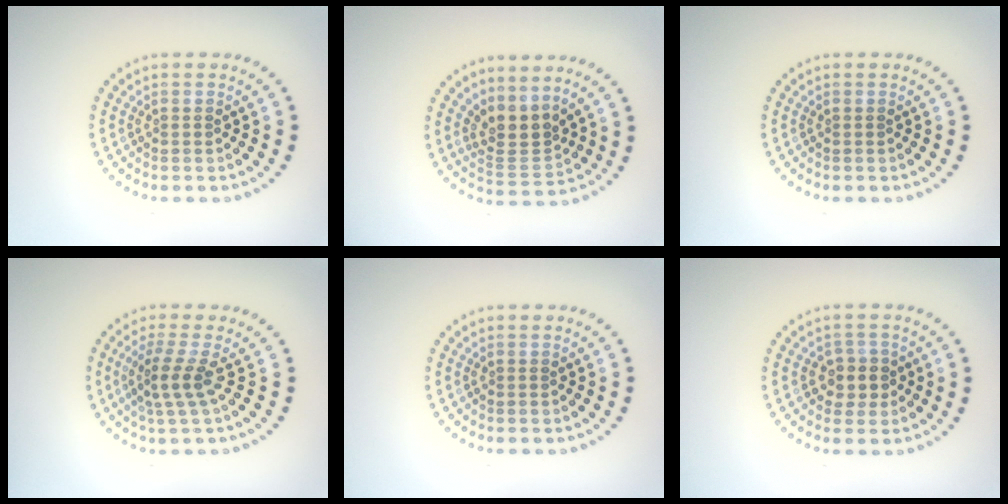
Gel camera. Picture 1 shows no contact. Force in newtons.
{"total": 3.0, "press": 2.1, "slide": 2.1}
{"total": 0.0}
{"total": 2.6, "press": 1.8, "slide": 1.9}
{"total": 0.0}
{"total": 2.1, "press": 2.0, "slide": 0.8}